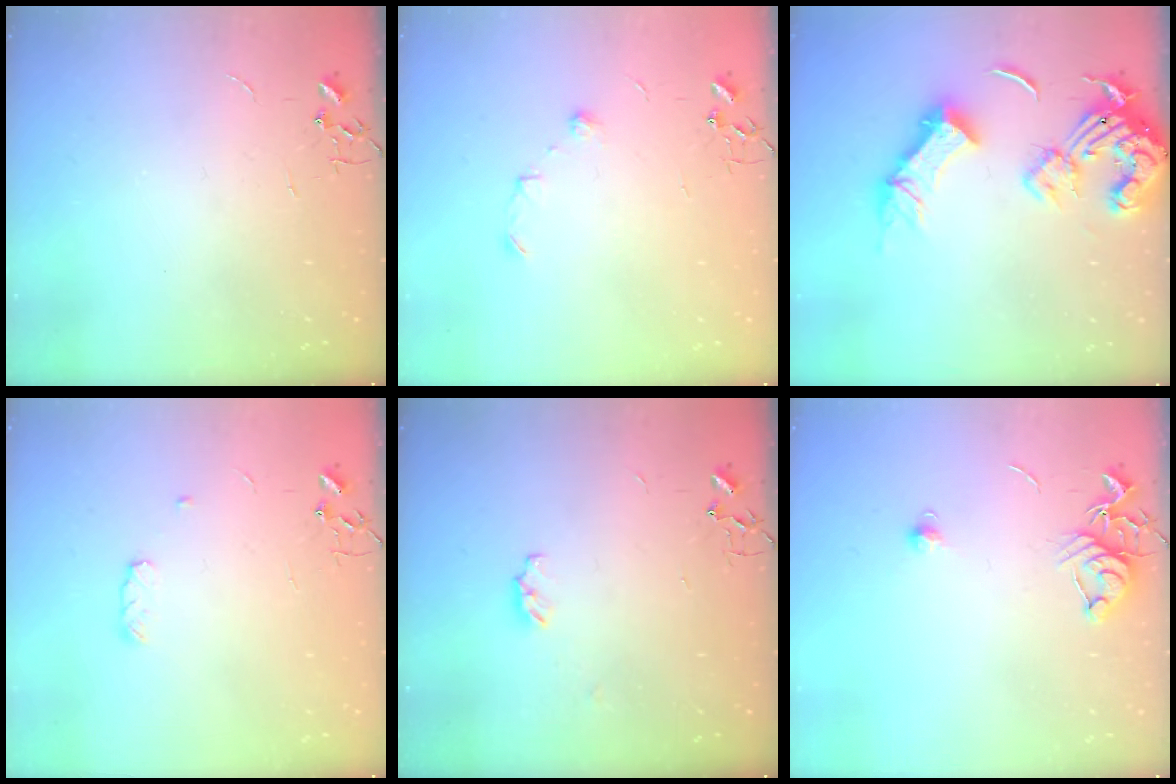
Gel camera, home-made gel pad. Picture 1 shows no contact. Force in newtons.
{"total": 8.0, "press": 7.9, "slide": 0.7}
{"total": 18.2, "press": 18.1, "slide": 2.1}
{"total": 5.0, "press": 4.9, "slide": 0.8}
{"total": 3.8, "press": 3.8, "slide": 0.5}
{"total": 8.4, "press": 8.4, "slide": 0.9}